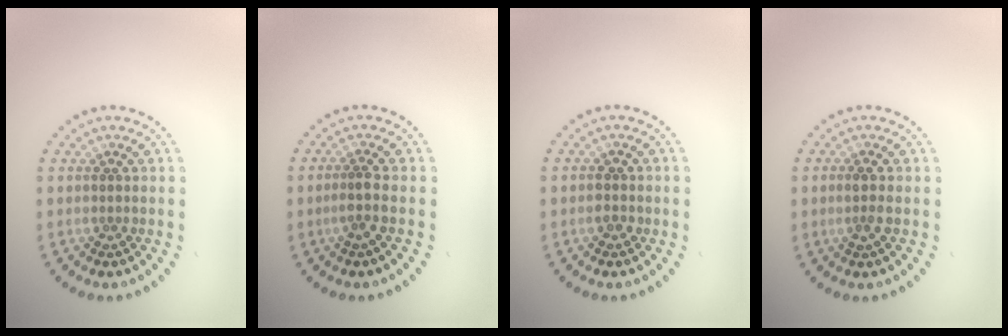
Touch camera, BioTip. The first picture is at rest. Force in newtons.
{"total": 1.5, "press": 1.2, "slide": 1.0}
{"total": 1.4, "press": 1.4, "slide": 0.2}
{"total": 1.3, "press": 1.2, "slide": 0.6}